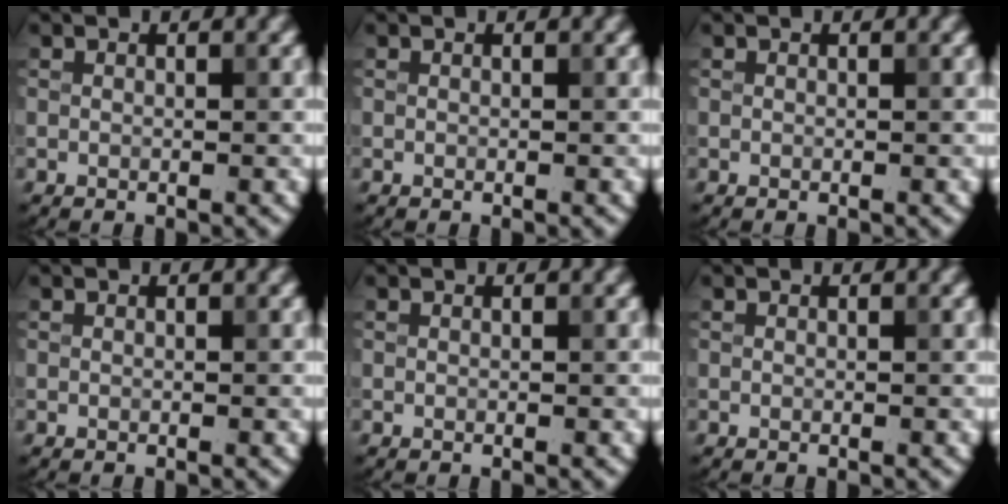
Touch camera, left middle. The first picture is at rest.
{"total": 0.0}
{"total": 0.0}
{"total": 0.0}
{"total": 0.0}
{"total": 0.0}